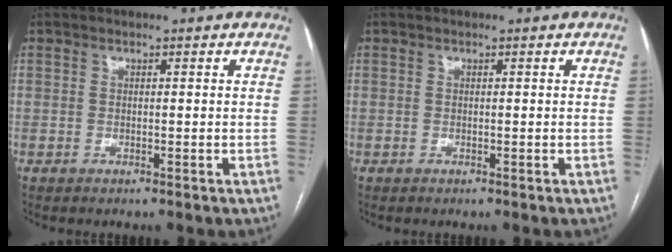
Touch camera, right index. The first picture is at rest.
{"total": 0.0}